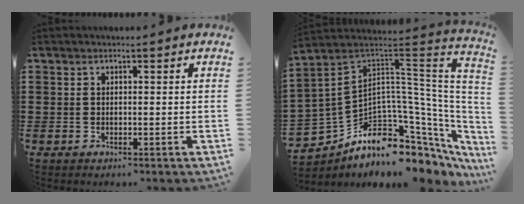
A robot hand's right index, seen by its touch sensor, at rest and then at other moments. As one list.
[{"total": 10.4, "force": [-7.4, 4.5, 5.8], "torque": [-0.138, -0.024, -0.144]}]